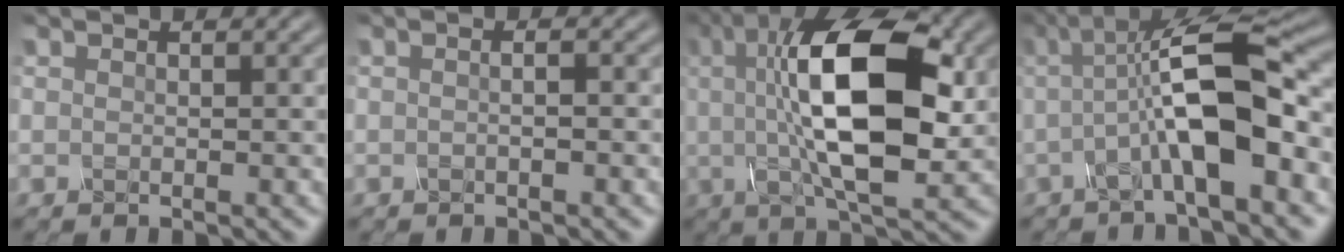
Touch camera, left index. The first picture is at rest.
{"total": 1.8, "force": [0.0, 0.8, 1.6], "torque": [-0.009, -0.006, -0.017]}
{"total": 12.6, "force": [1.7, 4.7, 11.6], "torque": [-0.190, 0.010, 0.023]}
{"total": 9.0, "force": [-0.7, 2.2, 8.7], "torque": [-0.139, 0.016, -0.020]}